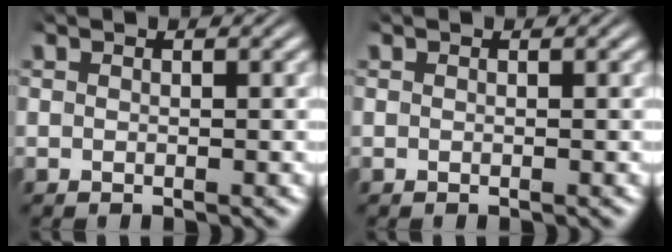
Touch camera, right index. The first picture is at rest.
{"total": 0.0}